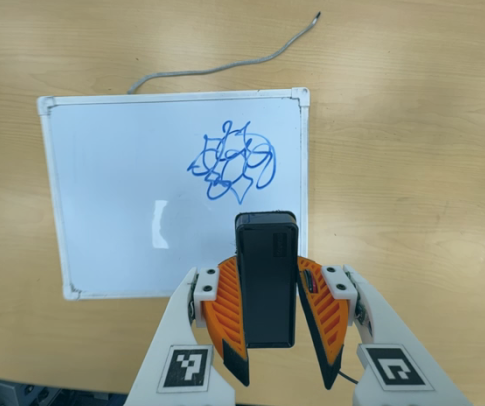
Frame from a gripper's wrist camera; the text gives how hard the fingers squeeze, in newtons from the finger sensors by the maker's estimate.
{"total": 6.0, "left": 5.6, "right": 6.5}